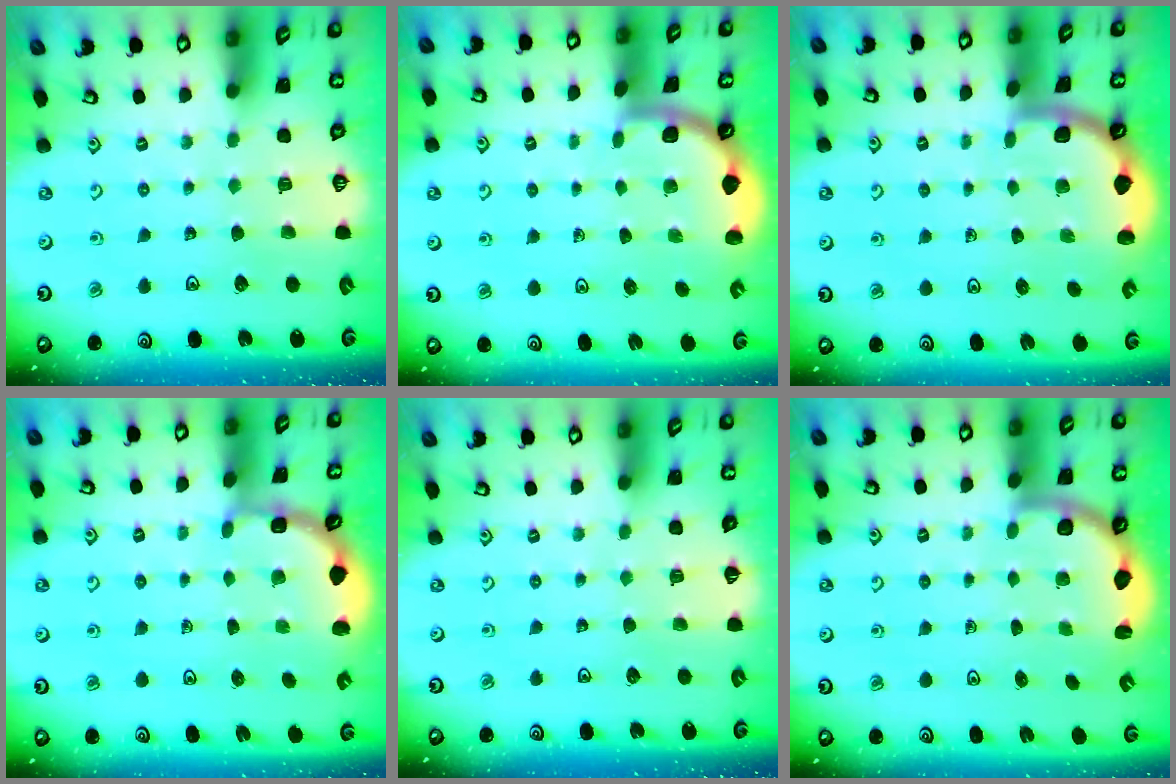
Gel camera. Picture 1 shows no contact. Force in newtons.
{"total": 1.7, "press": 1.7, "slide": 0.1}
{"total": 1.9, "press": 1.9, "slide": 0.0}
{"total": 1.9, "press": 1.9, "slide": 0.3}
{"total": 0.0}
{"total": 3.3, "press": 2.7, "slide": 1.9}